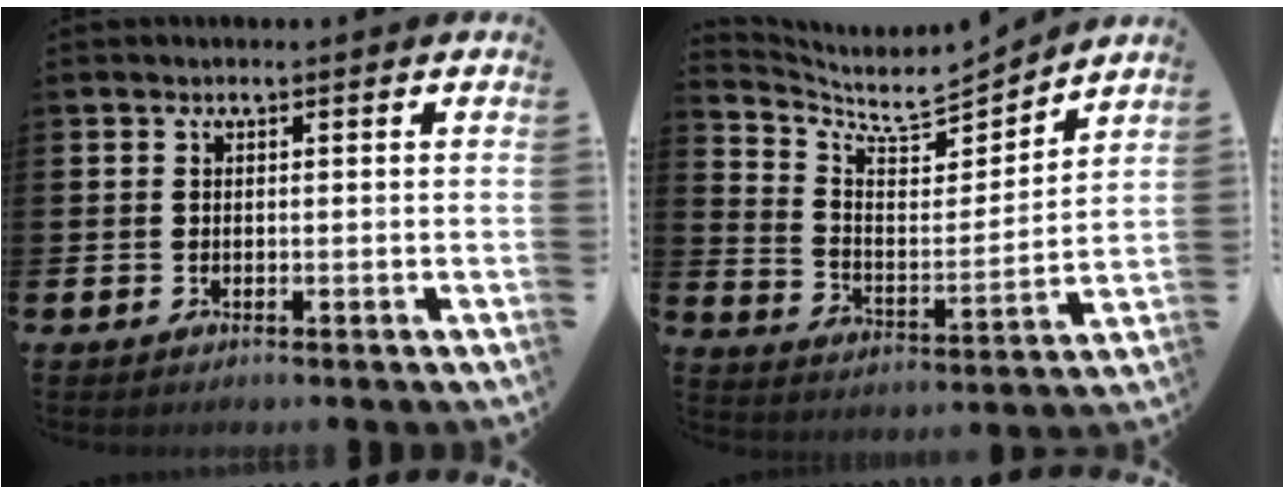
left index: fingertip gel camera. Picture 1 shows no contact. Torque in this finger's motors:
{"motor_torque": [-0.84, -1.14, -0.35, -0.02]}